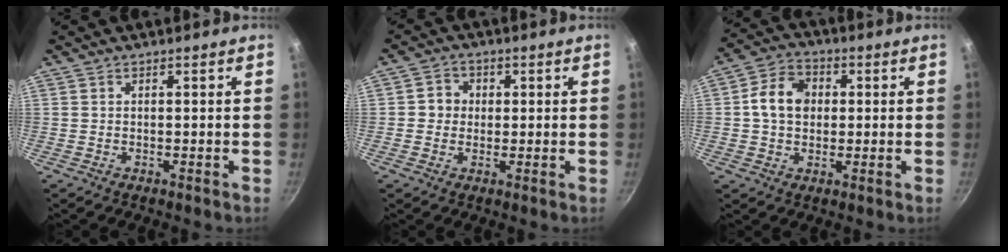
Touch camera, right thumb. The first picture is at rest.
{"total": 4.1, "force": [0.3, 3.9, 1.4], "torque": [0.003, 0.005, -0.003]}
{"total": 9.0, "force": [1.0, 7.1, 5.4], "torque": [-0.075, 0.014, 0.004]}